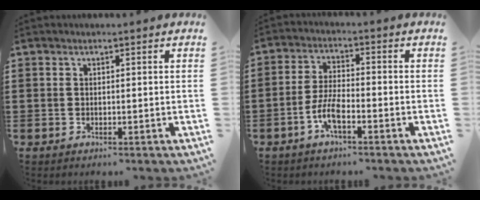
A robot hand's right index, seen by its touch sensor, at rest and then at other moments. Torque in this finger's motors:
{"motor_torque": [0.12, 0.09, 0.08, 0.08]}